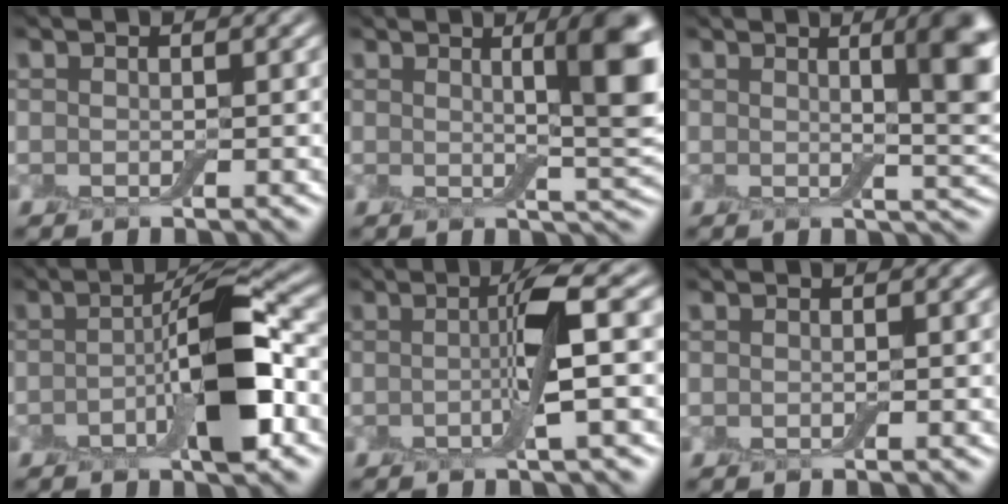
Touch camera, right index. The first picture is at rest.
{"total": 7.1, "force": [2.2, 1.2, 6.6], "torque": [-0.072, 0.005, 0.035]}
{"total": 6.4, "force": [2.0, 1.3, 6.0], "torque": [-0.059, 0.004, 0.029]}
{"total": 7.2, "force": [-2.1, 1.9, 6.7], "torque": [-0.105, 0.013, -0.042]}
{"total": 4.1, "force": [-0.1, 0.0, 4.1], "torque": [-0.075, 0.007, -0.008]}
{"total": 0.0}